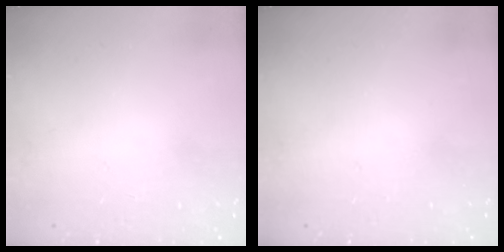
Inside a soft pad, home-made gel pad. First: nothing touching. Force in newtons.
{"total": 0.0}